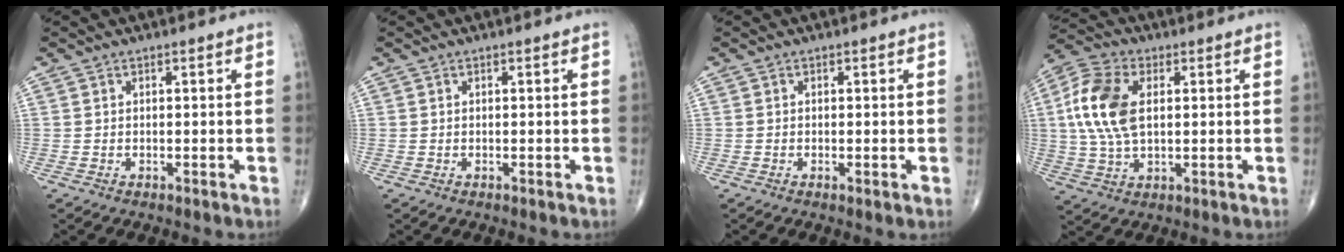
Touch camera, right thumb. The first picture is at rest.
{"total": 0.0}
{"total": 0.8, "force": [-0.1, 0.2, 0.8], "torque": [-0.018, -0.004, -0.005]}
{"total": 13.1, "force": [2.2, 7.4, 10.5], "torque": [-0.227, 0.007, 0.039]}